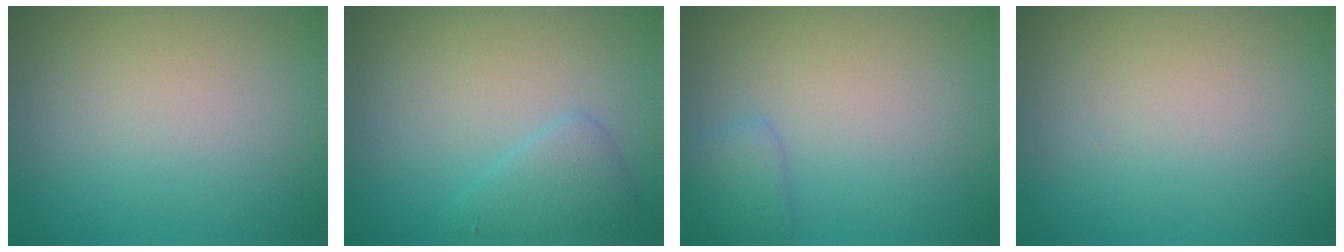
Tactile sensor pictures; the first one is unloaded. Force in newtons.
{"total": 2.1, "press": 2.1, "slide": 0.0}
{"total": 1.6, "press": 1.6, "slide": 0.1}
{"total": 0.0}